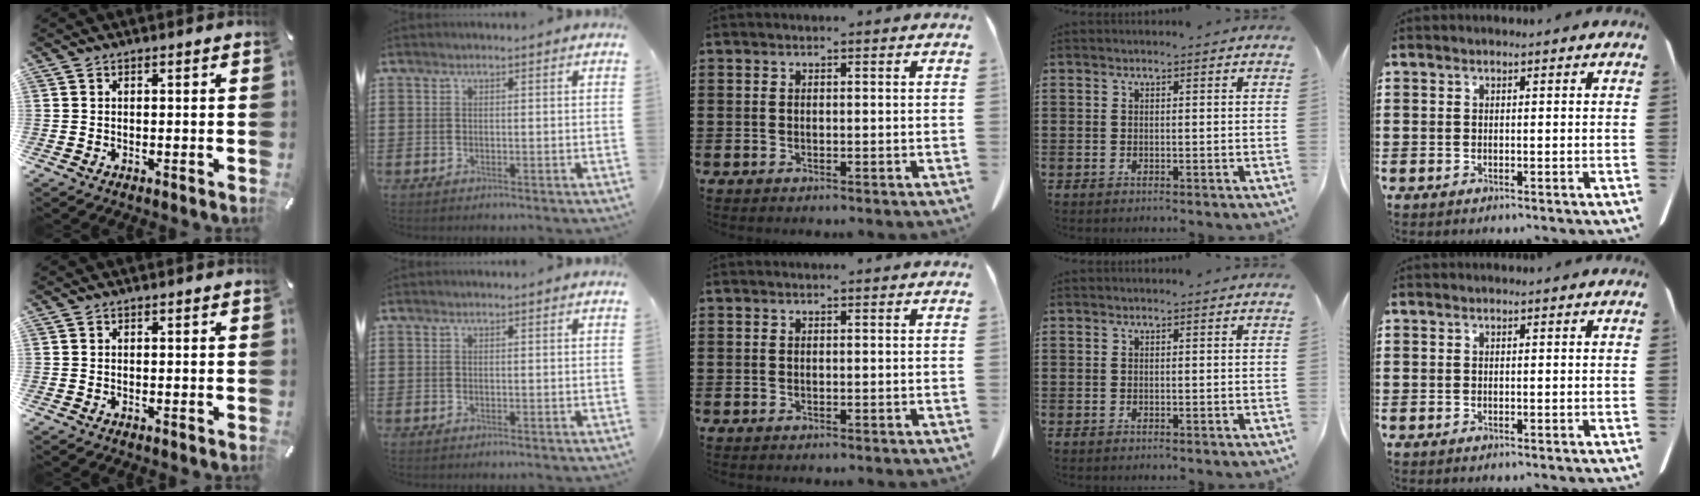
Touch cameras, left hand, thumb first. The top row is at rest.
{}